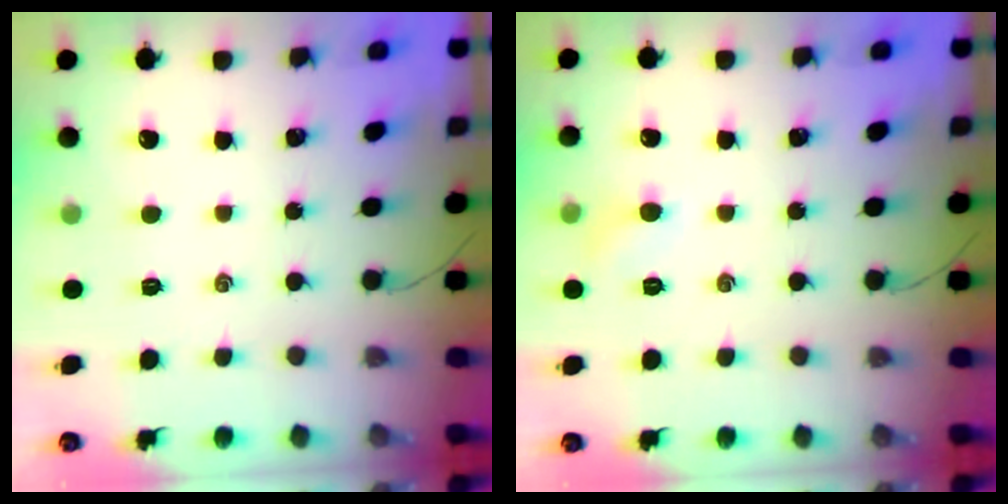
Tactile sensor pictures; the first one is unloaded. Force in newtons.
{"total": 5.1, "press": 4.9, "slide": 1.6}